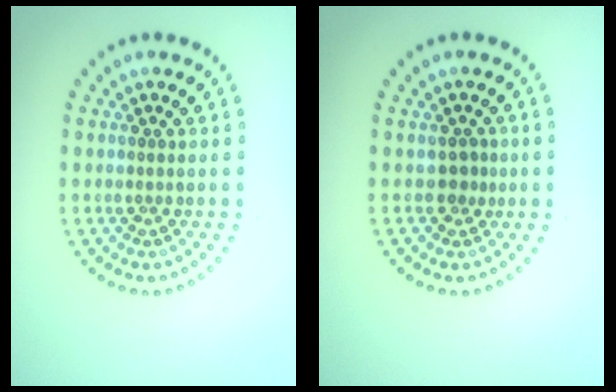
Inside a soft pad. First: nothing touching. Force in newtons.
{"total": 1.3, "press": 1.1, "slide": 0.8}